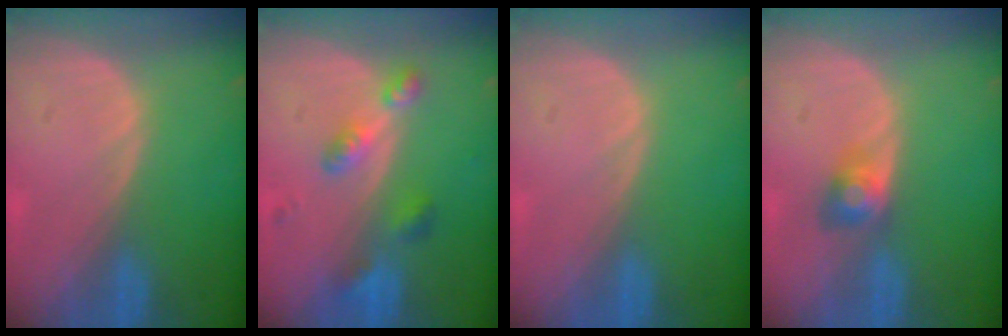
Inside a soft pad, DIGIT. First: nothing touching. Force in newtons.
{"total": 5.5, "press": 4.8, "slide": 2.6}
{"total": 0.0}
{"total": 2.9, "press": 2.8, "slide": 0.1}